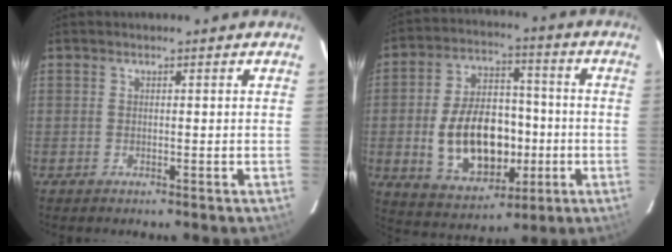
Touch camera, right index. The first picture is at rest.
{"total": 16.8, "force": [-3.0, 10.7, 12.6], "torque": [-0.251, 0.016, -0.027]}